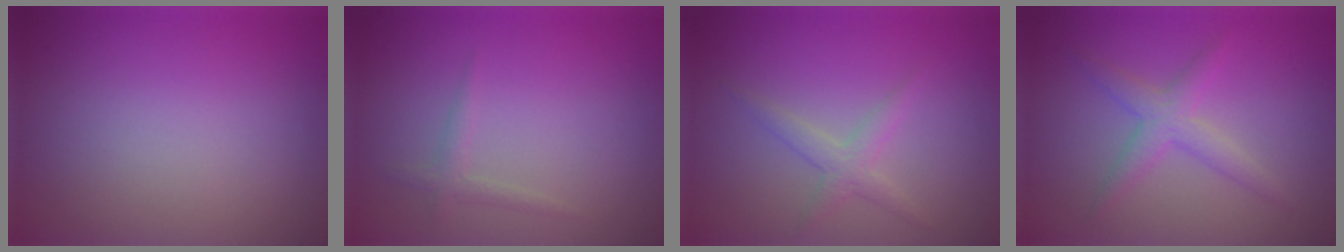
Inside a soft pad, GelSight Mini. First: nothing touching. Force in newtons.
{"total": 1.1, "press": 1.1, "slide": 0.0}
{"total": 1.9, "press": 1.9, "slide": 0.1}
{"total": 2.5, "press": 2.5, "slide": 0.1}